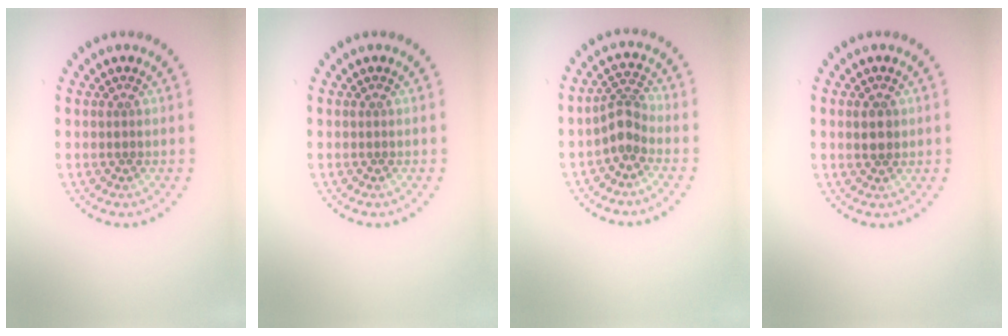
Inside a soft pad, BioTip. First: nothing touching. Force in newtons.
{"total": 0.0}
{"total": 2.4, "press": 1.8, "slide": 1.6}
{"total": 1.8, "press": 1.7, "slide": 0.5}